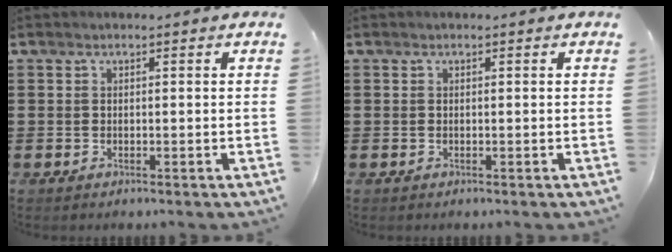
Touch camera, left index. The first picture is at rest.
{"total": 0.0}